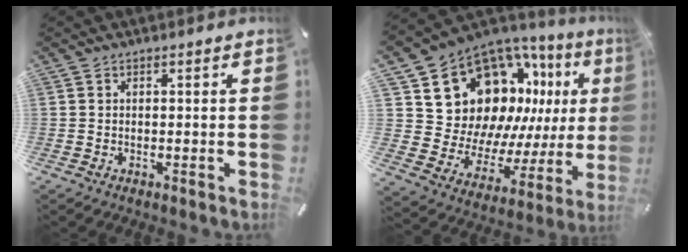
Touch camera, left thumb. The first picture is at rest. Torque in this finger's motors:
{"motor_torque": [2.53, 2.48, 1.51, -1.26, 0.50]}